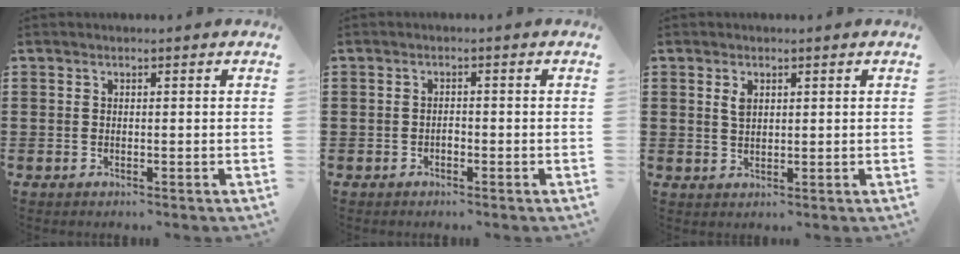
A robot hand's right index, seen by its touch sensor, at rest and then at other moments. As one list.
[{"total": 0.7, "force": [-0.3, 0.4, 0.4], "torque": [-0.010, -0.001, -0.006]}, {"total": 2.0, "force": [0.9, 1.1, 1.4], "torque": [-0.032, 0.003, 0.016]}]